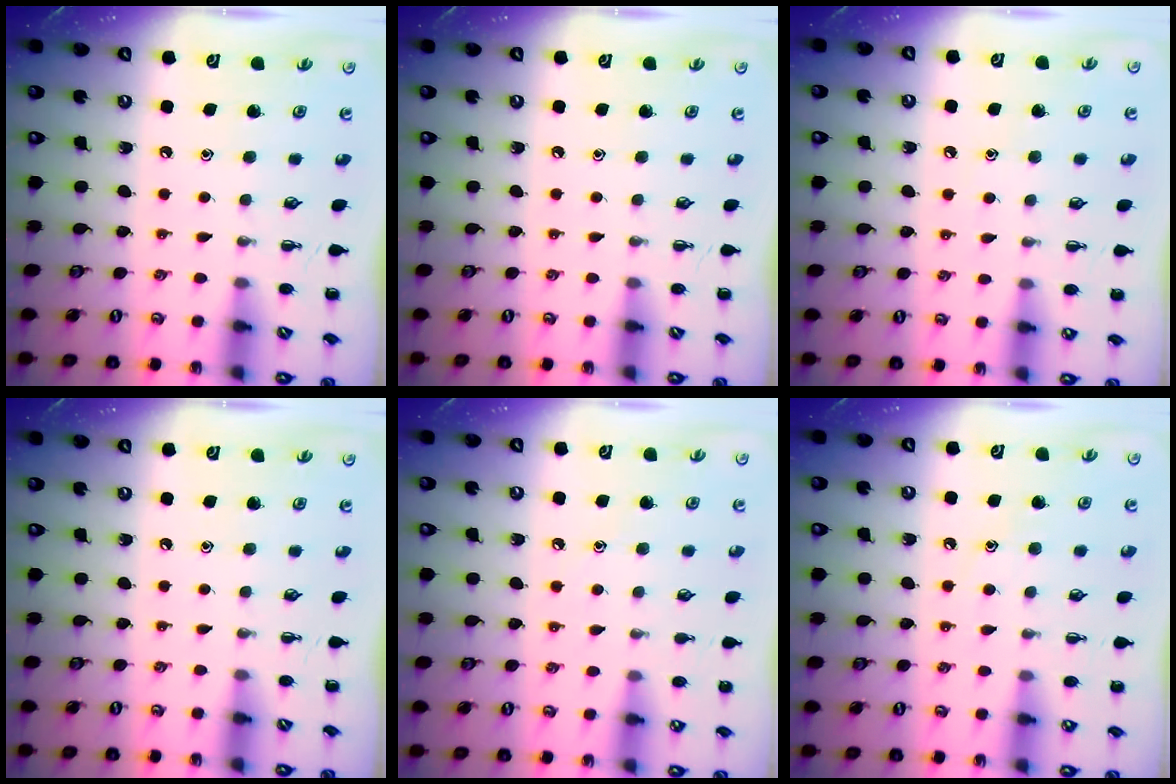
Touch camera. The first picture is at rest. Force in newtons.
{"total": 0.0}
{"total": 5.1, "press": 4.8, "slide": 1.5}
{"total": 0.0}
{"total": 5.2, "press": 5.0, "slide": 1.5}
{"total": 7.4, "press": 7.3, "slide": 1.6}